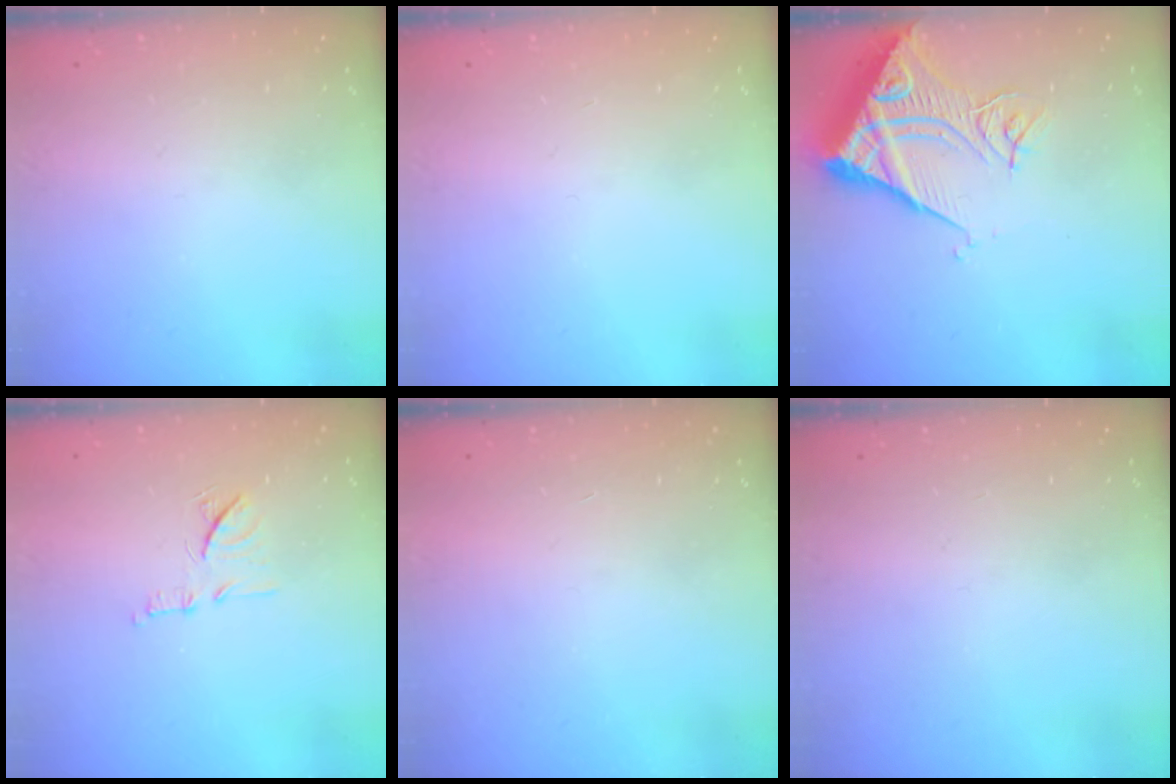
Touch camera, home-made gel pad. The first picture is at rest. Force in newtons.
{"total": 0.0}
{"total": 13.1, "press": 13.0, "slide": 1.7}
{"total": 9.6, "press": 9.6, "slide": 0.3}
{"total": 1.6, "press": 1.6, "slide": 0.1}
{"total": 0.0}